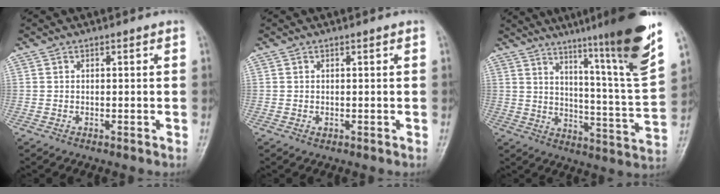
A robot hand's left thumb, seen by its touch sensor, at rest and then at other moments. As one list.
[{"total": 0.6, "force": [0.1, 0.4, 0.5], "torque": [-0.003, 0.001, 0.003]}, {"total": 22.4, "force": [15.6, 0.2, 16.2], "torque": [-0.212, -0.096, 0.221]}]